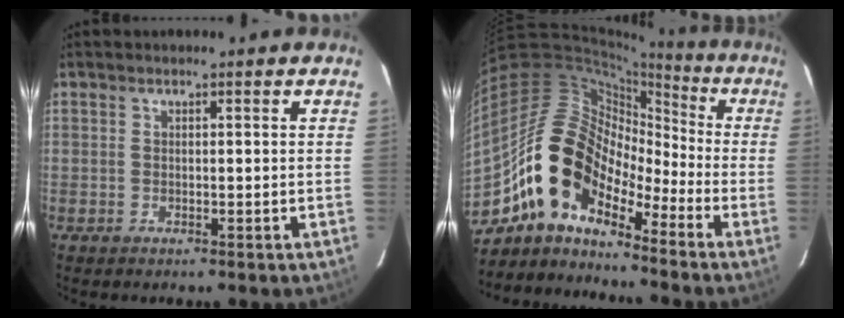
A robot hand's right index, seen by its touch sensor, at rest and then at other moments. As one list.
[{"total": 13.3, "force": [-9.0, 7.1, 6.7], "torque": [-0.116, 0.019, -0.186]}]